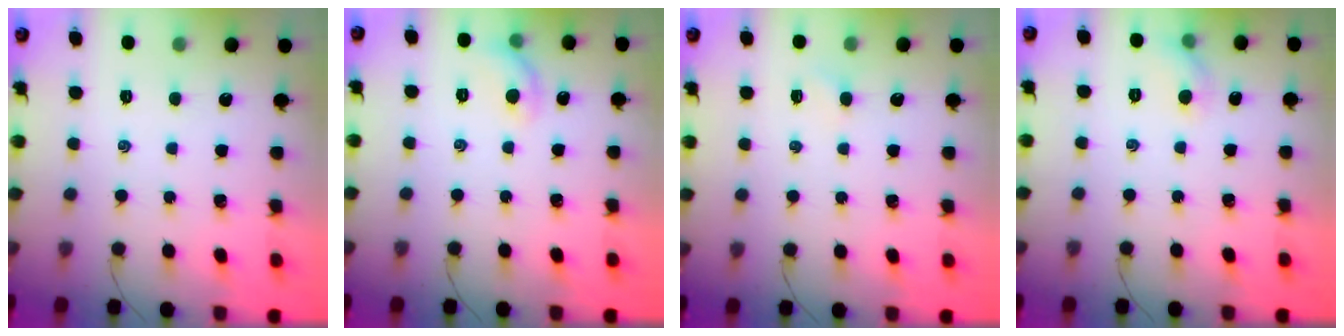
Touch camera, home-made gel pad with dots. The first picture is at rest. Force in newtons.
{"total": 6.9, "press": 6.8, "slide": 0.9}
{"total": 1.3, "press": 1.2, "slide": 0.5}
{"total": 4.7, "press": 4.5, "slide": 1.2}